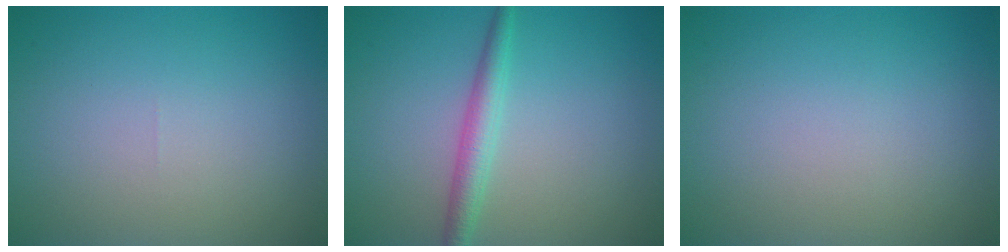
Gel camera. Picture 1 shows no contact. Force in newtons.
{"total": 2.4, "press": 2.4, "slide": 0.1}
{"total": 0.0}